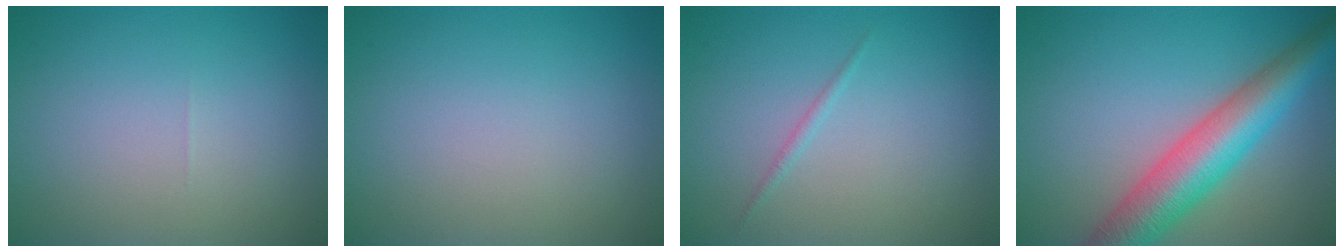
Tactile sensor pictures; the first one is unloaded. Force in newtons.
{"total": 0.0}
{"total": 0.6, "press": 0.6, "slide": 0.0}
{"total": 8.1, "press": 8.1, "slide": 0.2}